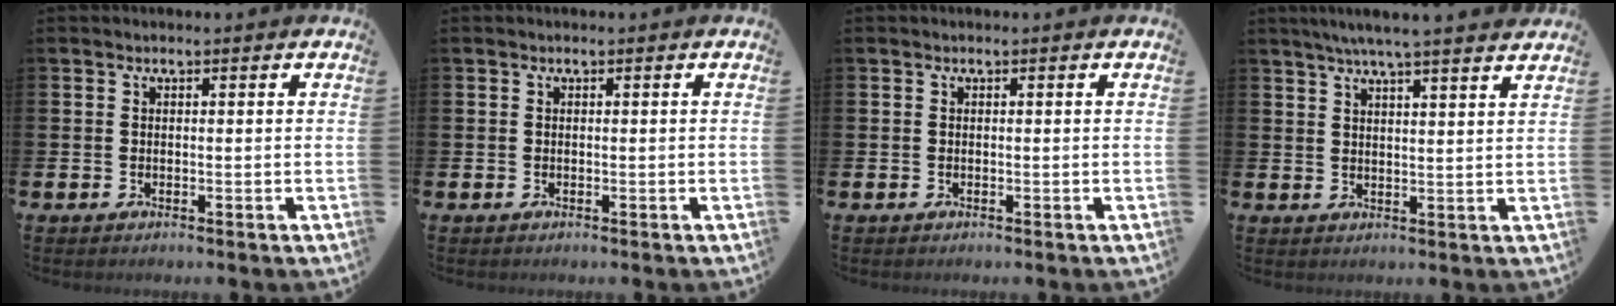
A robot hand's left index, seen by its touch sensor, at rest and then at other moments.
{"total": 0.0}
{"total": 0.0}
{"total": 5.5, "force": [5.1, -0.4, 2.1], "torque": [-0.051, -0.017, 0.089]}